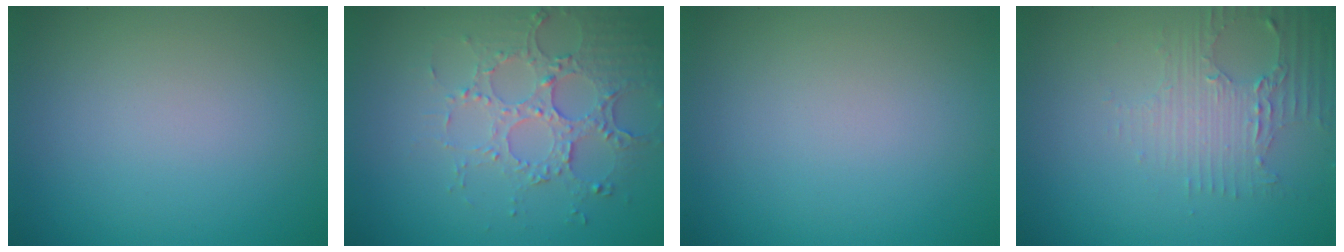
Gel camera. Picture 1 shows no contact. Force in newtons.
{"total": 4.2, "press": 3.9, "slide": 1.6}
{"total": 0.0}
{"total": 3.3, "press": 2.6, "slide": 2.0}